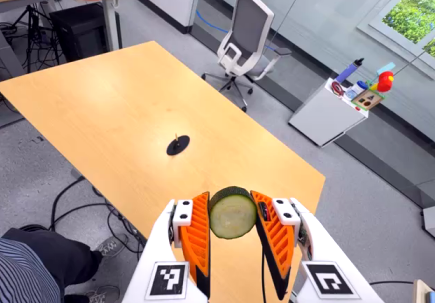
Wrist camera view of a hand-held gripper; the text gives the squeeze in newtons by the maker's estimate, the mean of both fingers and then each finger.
{"total": 9.6, "left": 9.0, "right": 10.2}